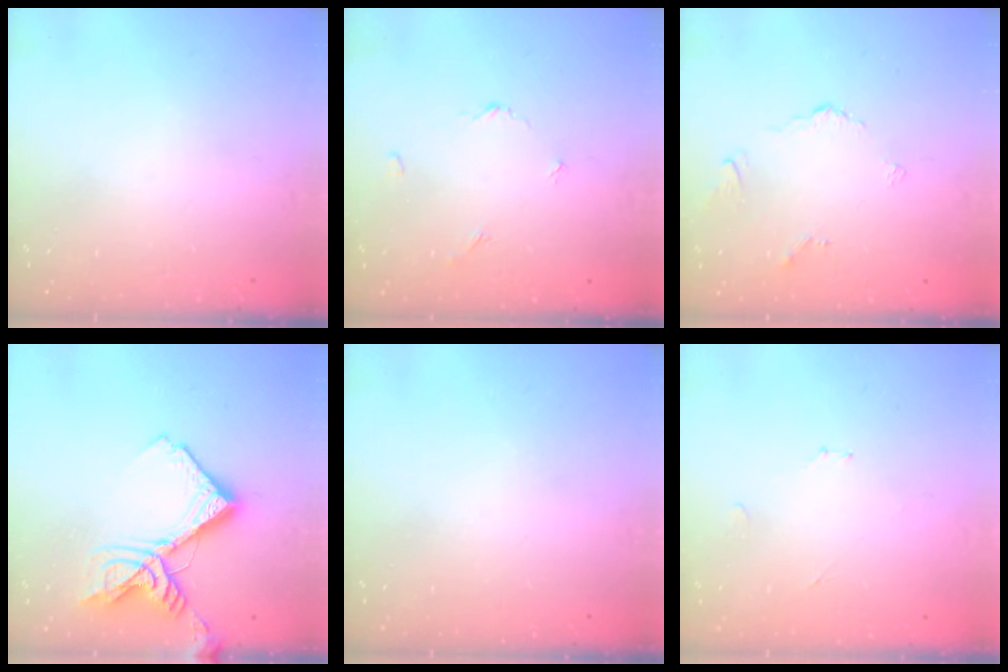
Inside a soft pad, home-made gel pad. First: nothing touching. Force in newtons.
{"total": 3.2, "press": 3.2, "slide": 0.4}
{"total": 2.6, "press": 2.6, "slide": 0.6}
{"total": 14.2, "press": 14.1, "slide": 1.8}
{"total": 0.0}
{"total": 3.3, "press": 3.3, "slide": 0.4}